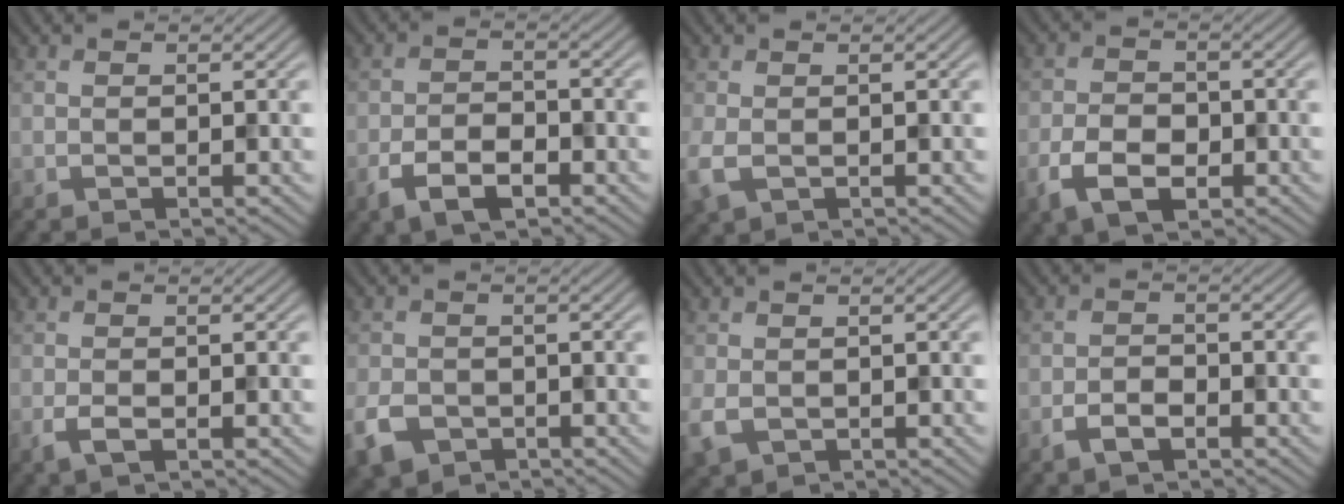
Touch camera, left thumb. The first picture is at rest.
{"total": 5.3, "force": [-3.0, 2.6, 3.5], "torque": [-0.068, -0.003, -0.063]}
{"total": 3.0, "force": [-0.7, 2.0, 2.1], "torque": [-0.069, -0.012, -0.015]}
{"total": 6.2, "force": [-2.8, 3.9, 3.9], "torque": [-0.083, -0.007, -0.061]}
{"total": 2.1, "force": [-0.9, 0.9, 1.6], "torque": [-0.038, -0.003, -0.021]}
{"total": 4.6, "force": [-2.5, 3.2, 2.2], "torque": [-0.061, -0.011, -0.053]}
{"total": 3.1, "force": [-0.9, 2.3, 1.8], "torque": [-0.055, -0.013, -0.020]}
{"total": 3.0, "force": [-1.7, 1.6, 1.9], "torque": [-0.039, 0.000, -0.037]}